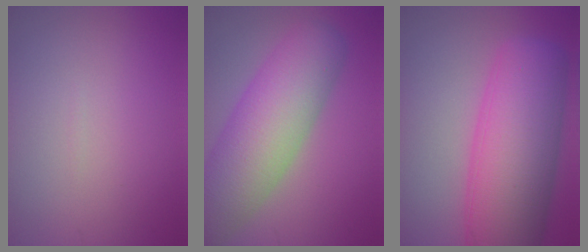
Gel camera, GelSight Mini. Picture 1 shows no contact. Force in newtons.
{"total": 8.9, "press": 8.9, "slide": 0.6}
{"total": 11.9, "press": 11.9, "slide": 0.3}